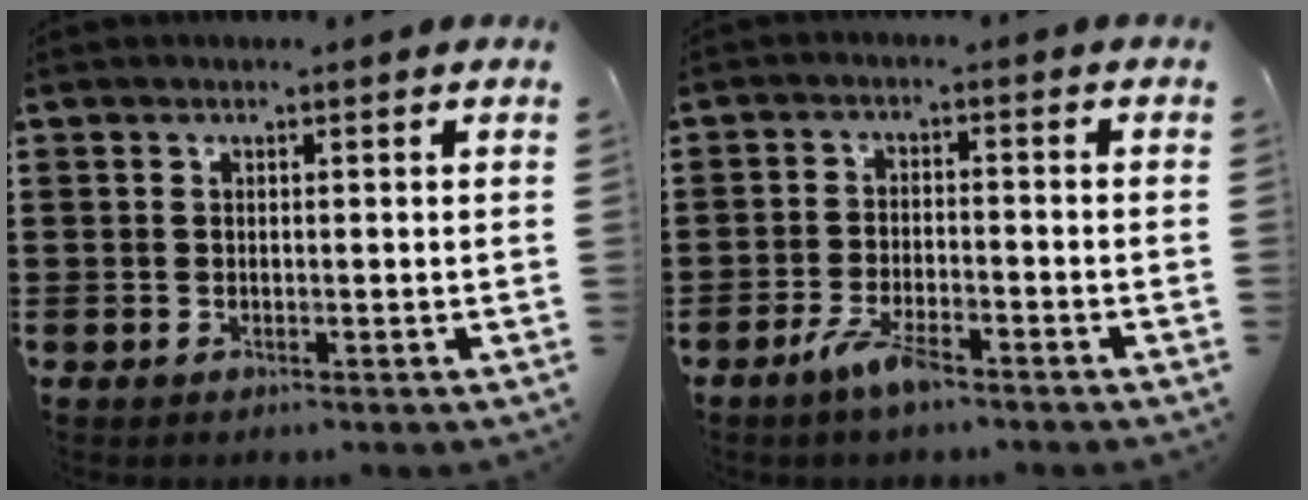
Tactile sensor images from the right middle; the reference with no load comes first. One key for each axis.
{"total": 4.5, "fx": -3.1, "fy": 1.1, "fz": 3.2, "tx": -0.071, "ty": 0.000, "tz": -0.060}